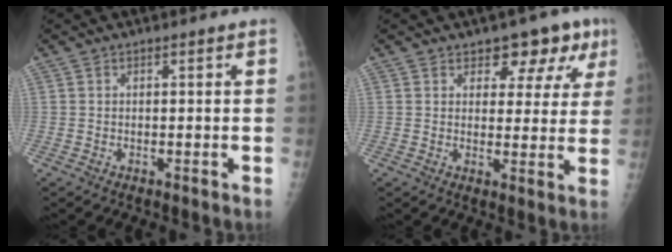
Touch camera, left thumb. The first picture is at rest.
{"total": 8.3, "force": [4.9, 4.9, 4.6], "torque": [-0.010, -0.019, 0.056]}